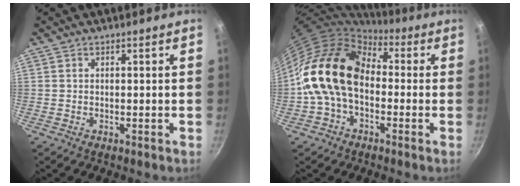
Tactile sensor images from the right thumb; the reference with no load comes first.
{"total": 16.1, "force": [-0.2, 11.3, 11.5], "torque": [-0.177, 0.037, -0.021]}